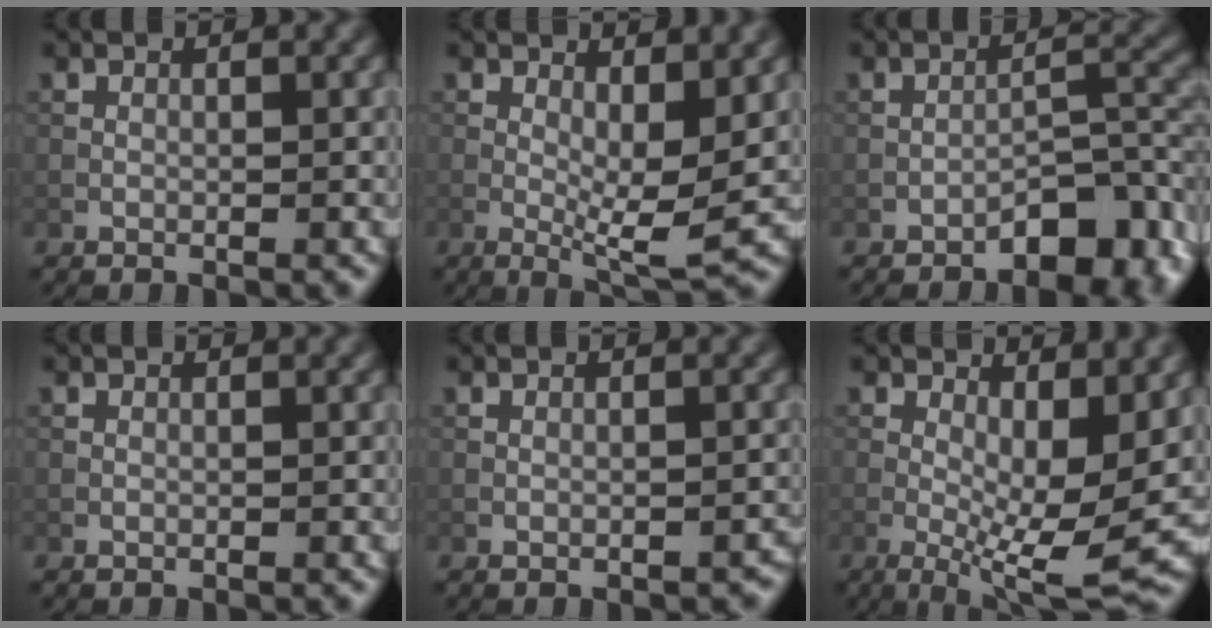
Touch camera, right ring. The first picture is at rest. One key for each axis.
{"total": 5.4, "fx": 0.4, "fy": 1.5, "fz": 5.2, "tx": -0.084, "ty": -0.012, "tz": 0.007}
{"total": 5.7, "fx": -3.7, "fy": 2.1, "fz": 3.8, "tx": -0.045, "ty": 0.019, "tz": -0.055}
{"total": 0.0}
{"total": 0.8, "fx": -0.6, "fy": 0.4, "fz": 0.4, "tx": -0.008, "ty": 0.000, "tz": -0.006}
{"total": 8.8, "fx": -0.5, "fy": 2.8, "fz": 8.4, "tx": -0.142, "ty": -0.010, "tz": -0.008}